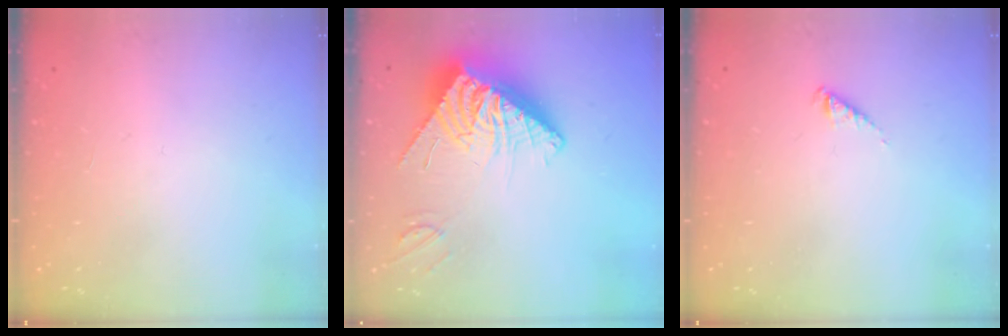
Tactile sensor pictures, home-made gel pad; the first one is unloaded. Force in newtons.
{"total": 14.1, "press": 14.0, "slide": 1.4}
{"total": 2.4, "press": 2.4, "slide": 0.3}